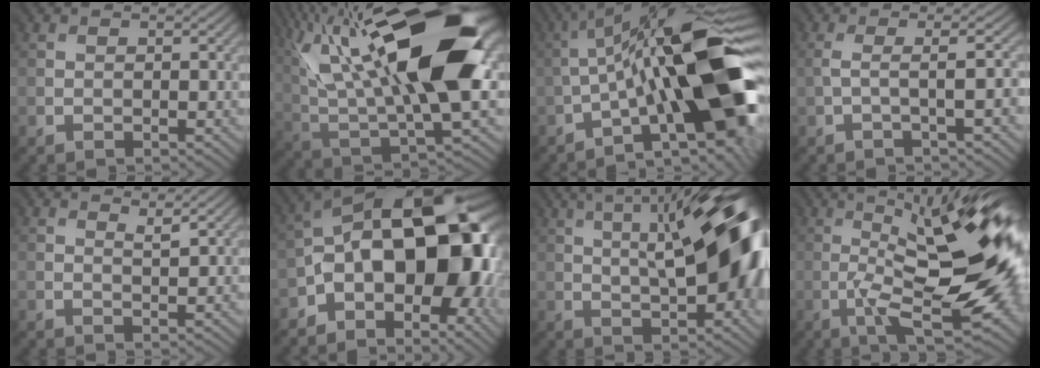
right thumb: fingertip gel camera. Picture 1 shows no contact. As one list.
[{"total": 21.2, "force": [7.0, 8.4, 18.2], "torque": [-0.347, 0.034, 0.130]}, {"total": 19.4, "force": [-3.0, 5.6, 18.4], "torque": [-0.274, 0.012, -0.049]}, {"total": 2.9, "force": [-0.6, 0.4, 2.8], "torque": [-0.034, 0.002, -0.018]}, {"total": 1.8, "force": [1.6, 0.2, 0.9], "torque": [-0.023, -0.003, 0.032]}, {"total": 18.1, "force": [-2.7, 9.3, 15.3], "torque": [-0.235, 0.010, -0.045]}, {"total": 17.7, "force": [3.1, 6.4, 16.2], "torque": [-0.212, 0.039, 0.034]}, {"total": 18.2, "force": [-0.8, 4.8, 17.6], "torque": [-0.267, 0.004, -0.013]}]